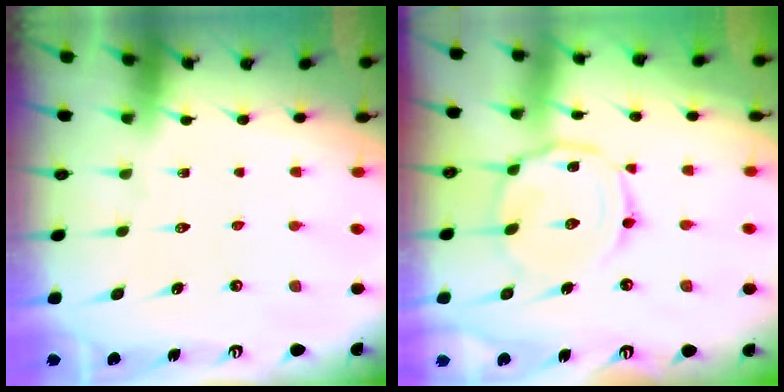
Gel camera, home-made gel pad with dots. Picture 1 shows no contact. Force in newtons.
{"total": 10.2, "press": 10.1, "slide": 0.7}